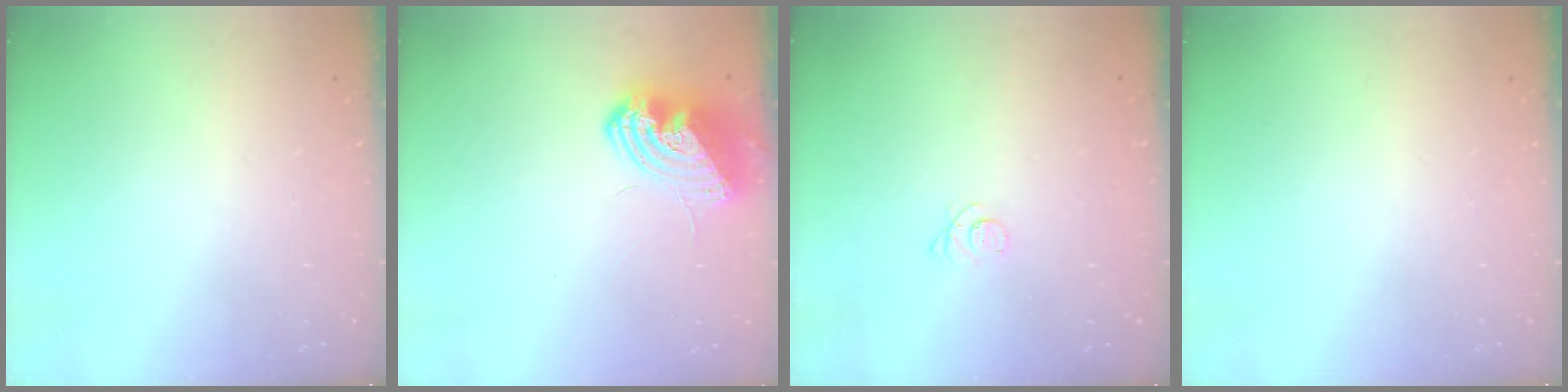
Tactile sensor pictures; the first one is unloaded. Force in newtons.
{"total": 10.5, "press": 10.5, "slide": 1.0}
{"total": 2.5, "press": 2.5, "slide": 0.3}
{"total": 0.0}